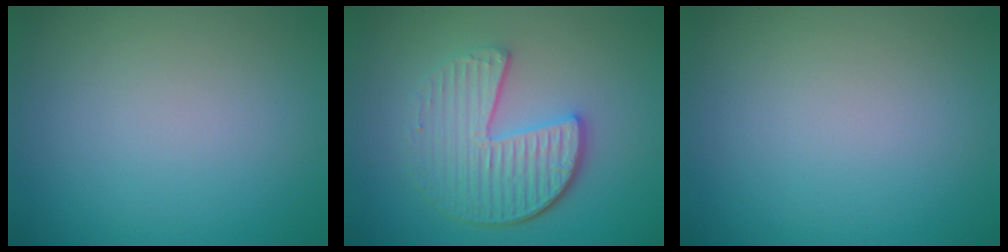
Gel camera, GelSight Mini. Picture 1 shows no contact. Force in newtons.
{"total": 5.3, "press": 4.0, "slide": 3.5}
{"total": 0.0}